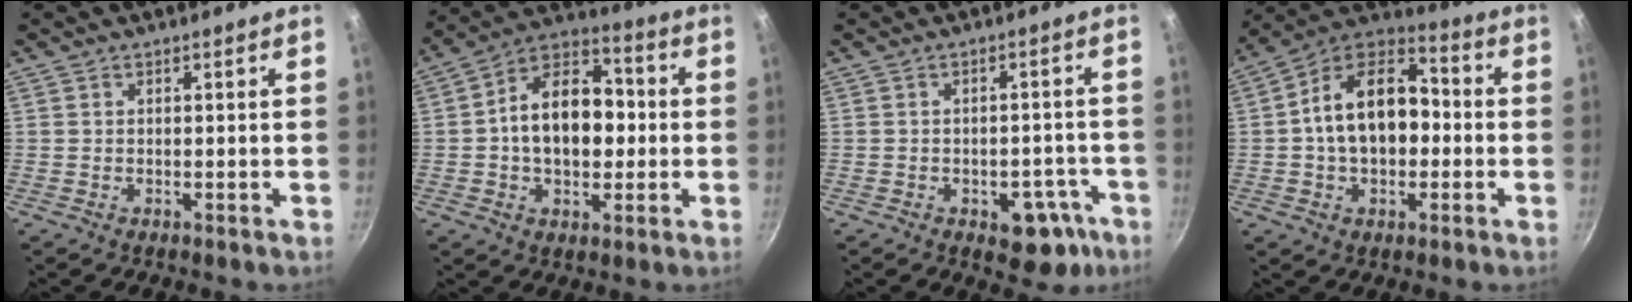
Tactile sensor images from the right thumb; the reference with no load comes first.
{"total": 16.5, "force": [0.0, 10.5, 12.6], "torque": [-0.172, 0.032, -0.008]}
{"total": 8.3, "force": [-4.3, 4.8, 5.3], "torque": [-0.036, 0.035, -0.048]}
{"total": 17.2, "force": [-0.1, 11.0, 13.3], "torque": [-0.192, 0.038, -0.013]}